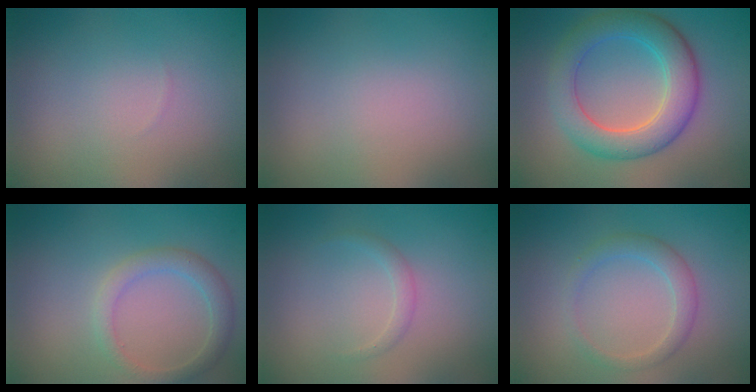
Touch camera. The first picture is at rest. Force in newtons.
{"total": 0.0}
{"total": 6.2, "press": 6.2, "slide": 0.1}
{"total": 2.4, "press": 2.4, "slide": 0.2}
{"total": 1.0, "press": 1.0, "slide": 0.1}
{"total": 2.2, "press": 2.2, "slide": 0.1}